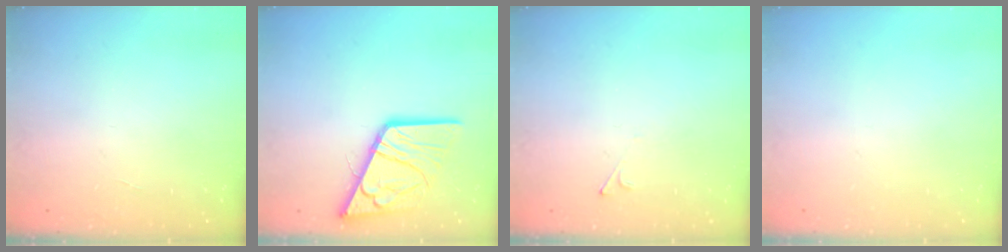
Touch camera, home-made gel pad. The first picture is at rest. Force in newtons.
{"total": 15.8, "press": 15.7, "slide": 1.8}
{"total": 2.0, "press": 1.9, "slide": 0.4}
{"total": 0.0}